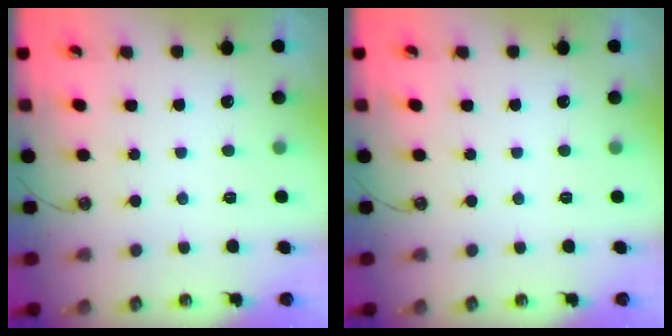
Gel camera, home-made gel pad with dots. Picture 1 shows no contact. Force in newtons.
{"total": 0.0}